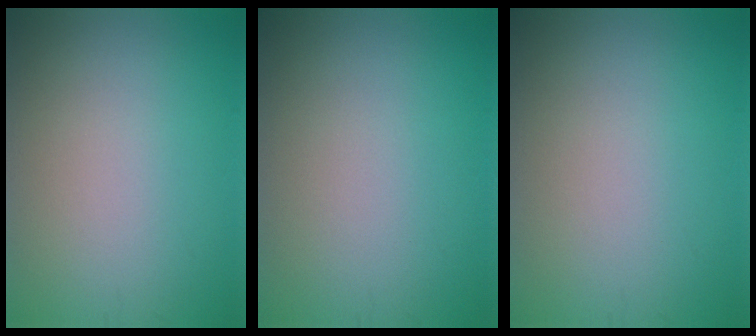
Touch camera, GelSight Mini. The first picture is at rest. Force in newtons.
{"total": 0.0}
{"total": 0.0}